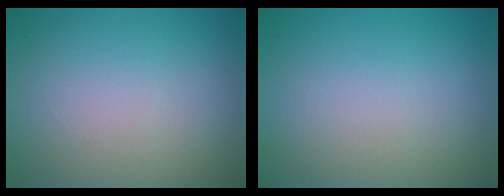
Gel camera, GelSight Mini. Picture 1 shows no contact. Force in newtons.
{"total": 0.0}